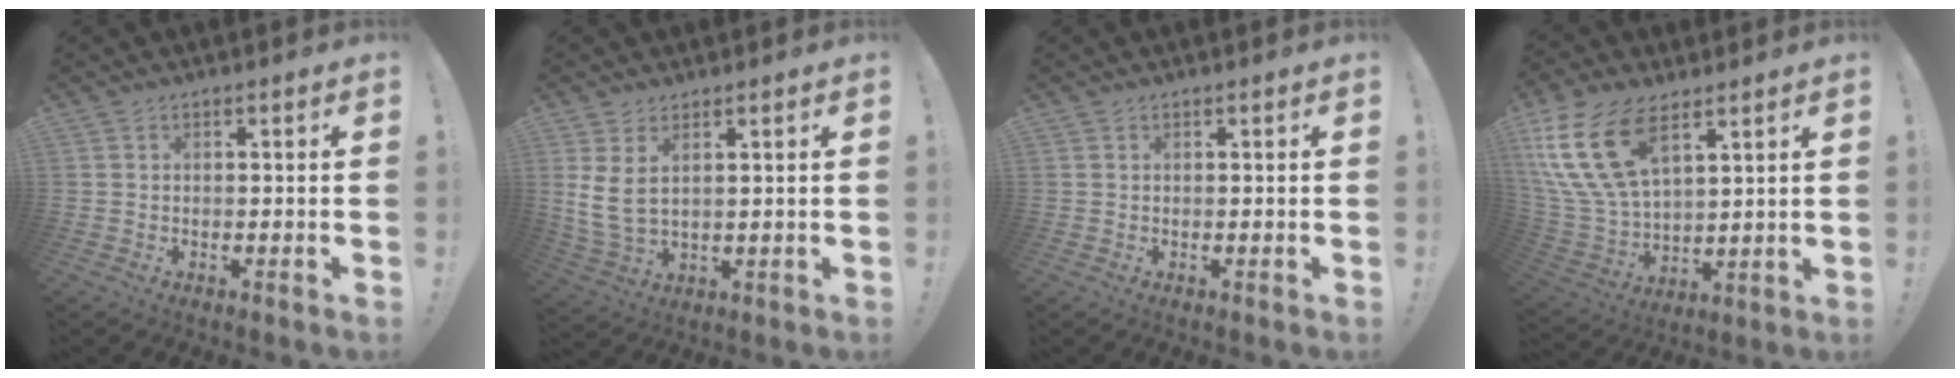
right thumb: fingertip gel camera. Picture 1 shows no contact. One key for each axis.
{"total": 7.0, "fx": 3.1, "fy": 3.1, "fz": 5.5, "tx": -0.110, "ty": -0.018, "tz": 0.063}
{"total": 0.0}
{"total": 19.9, "fx": 9.6, "fy": 11.1, "fz": 13.4, "tx": -0.292, "ty": -0.041, "tz": 0.182}